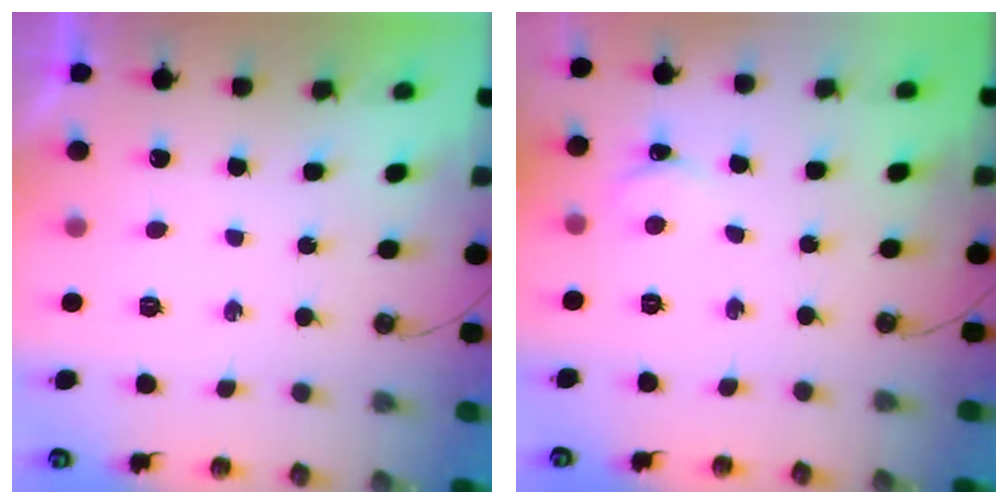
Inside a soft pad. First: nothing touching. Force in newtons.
{"total": 1.7, "press": 1.7, "slide": 0.2}